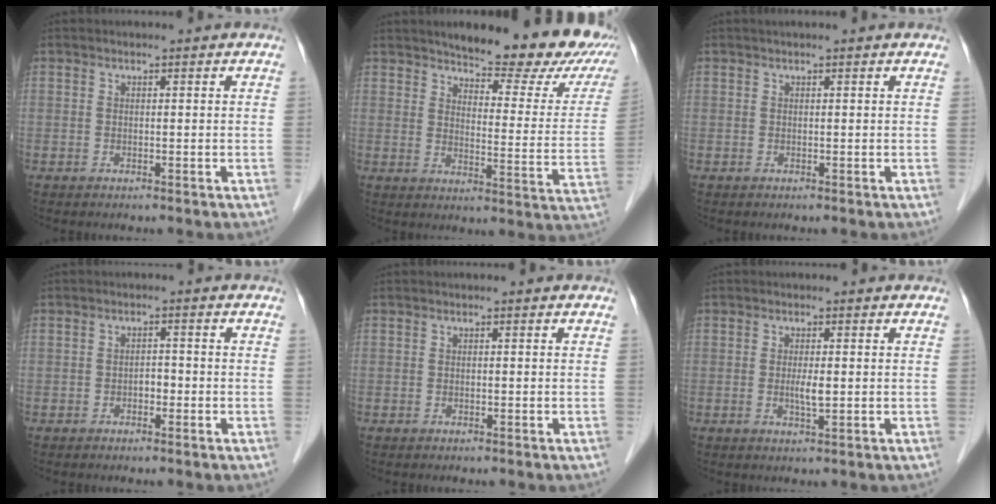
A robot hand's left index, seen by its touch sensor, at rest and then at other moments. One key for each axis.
{"total": 18.0, "fx": 14.9, "fy": 4.3, "fz": 9.1, "tx": -0.094, "ty": -0.029, "tz": 0.169}
{"total": 1.9, "fx": 1.6, "fy": 0.1, "fz": 0.9, "tx": -0.012, "ty": 0.024, "tz": 0.020}
{"total": 1.6, "fx": -0.7, "fy": 0.9, "fz": 1.1, "tx": -0.014, "ty": 0.005, "tz": -0.013}
{"total": 0.0}
{"total": 2.2, "fx": 0.0, "fy": 0.4, "fz": 2.1, "tx": -0.044, "ty": -0.002, "tz": 0.000}